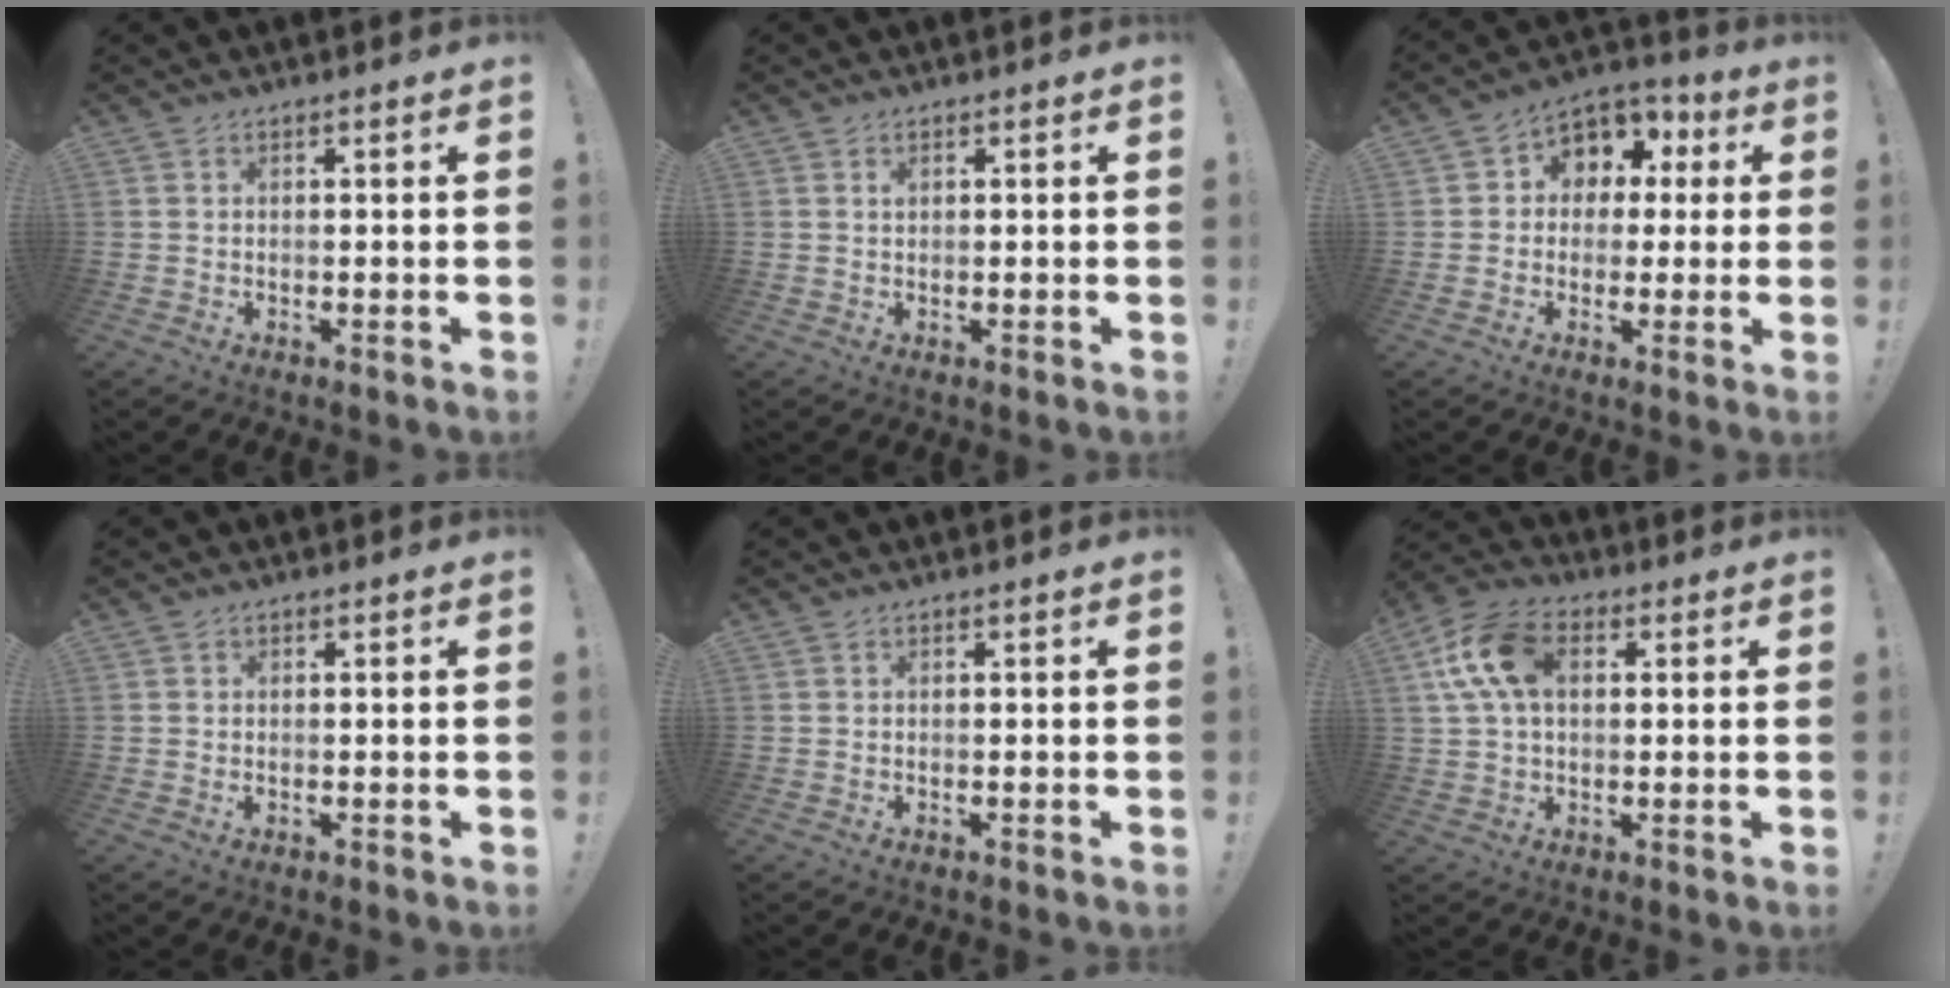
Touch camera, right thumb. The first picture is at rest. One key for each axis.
{"total": 0.5, "fx": 0.2, "fy": 0.4, "fz": 0.2, "tx": 0.003, "ty": -0.002, "tz": 0.003}
{"total": 8.0, "fx": 1.5, "fy": 7.3, "fz": 3.1, "tx": -0.036, "ty": -0.007, "tz": 0.033}
{"total": 0.0}
{"total": 0.0}
{"total": 14.5, "fx": 3.5, "fy": 9.2, "fz": 10.6, "tx": -0.203, "ty": 0.010, "tz": 0.069}